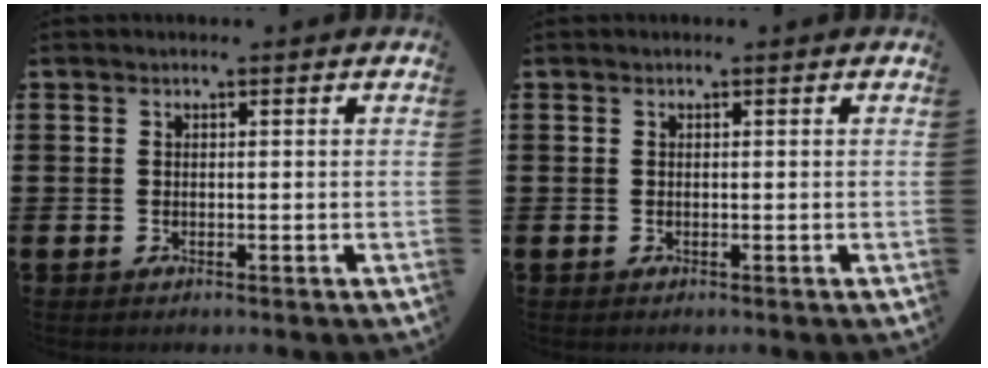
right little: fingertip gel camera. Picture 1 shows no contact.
{"total": 0.0}